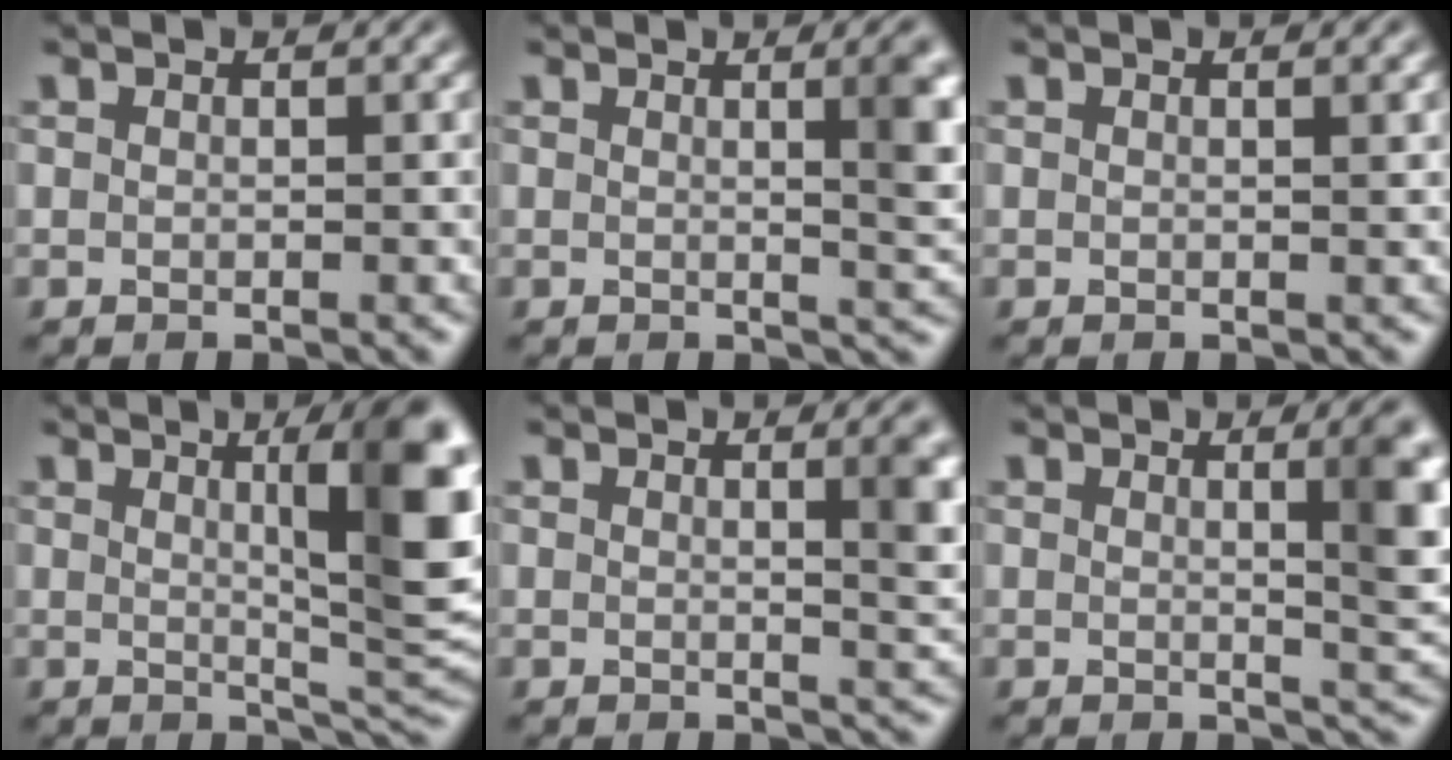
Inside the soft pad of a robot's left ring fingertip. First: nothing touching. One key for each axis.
{"total": 5.4, "fx": 1.0, "fy": 1.8, "fz": 4.9, "tx": -0.035, "ty": 0.008, "tz": 0.012}
{"total": 0.9, "fx": 0.4, "fy": 0.3, "fz": 0.8, "tx": -0.005, "ty": 0.004, "tz": 0.004}
{"total": 11.3, "fx": 2.4, "fy": 2.7, "fz": 10.7, "tx": -0.113, "ty": 0.006, "tz": 0.032}
{"total": 4.8, "fx": 1.1, "fy": 1.7, "fz": 4.4, "tx": -0.029, "ty": 0.007, "tz": 0.014}
{"total": 6.7, "fx": 1.3, "fy": 2.1, "fz": 6.2, "tx": -0.046, "ty": 0.004, "tz": 0.018}